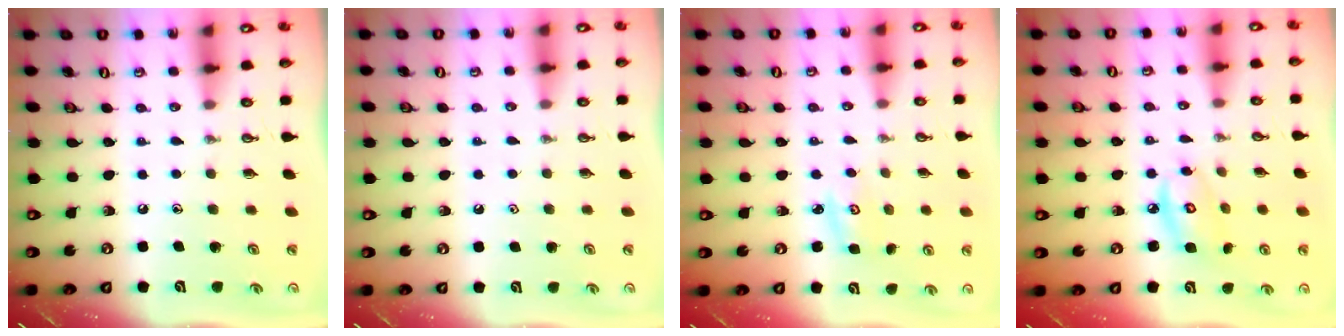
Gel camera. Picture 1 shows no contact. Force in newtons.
{"total": 0.6, "press": 0.6, "slide": 0.0}
{"total": 2.8, "press": 2.8, "slide": 0.3}
{"total": 7.6, "press": 7.6, "slide": 0.4}